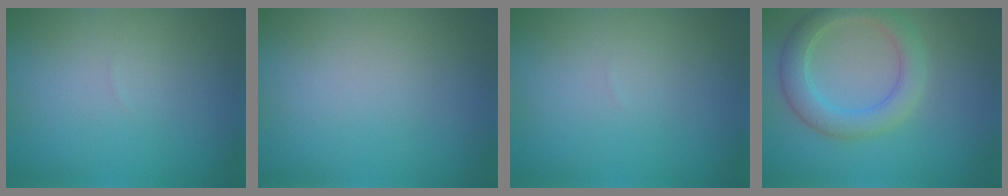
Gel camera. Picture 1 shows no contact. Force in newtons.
{"total": 0.0}
{"total": 0.0}
{"total": 4.1, "press": 4.1, "slide": 0.1}